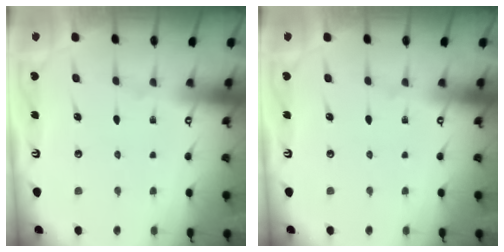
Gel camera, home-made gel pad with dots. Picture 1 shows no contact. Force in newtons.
{"total": 0.0}